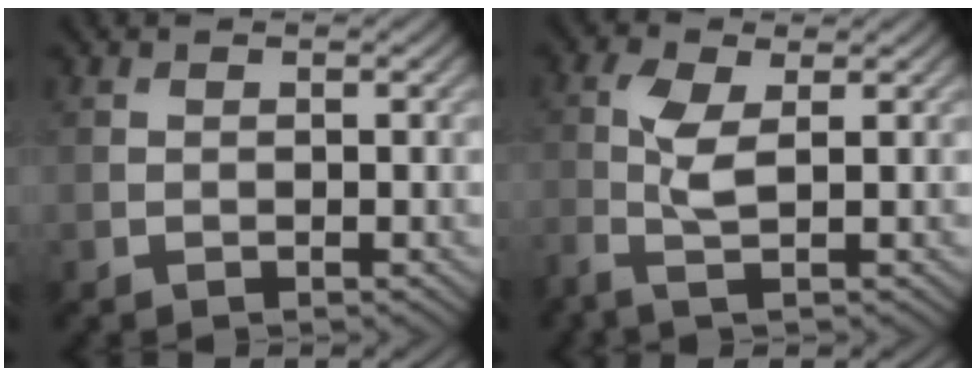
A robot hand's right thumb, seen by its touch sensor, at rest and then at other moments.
{"total": 3.5, "force": [-0.3, 0.7, 3.4], "torque": [-0.088, 0.003, -0.014]}